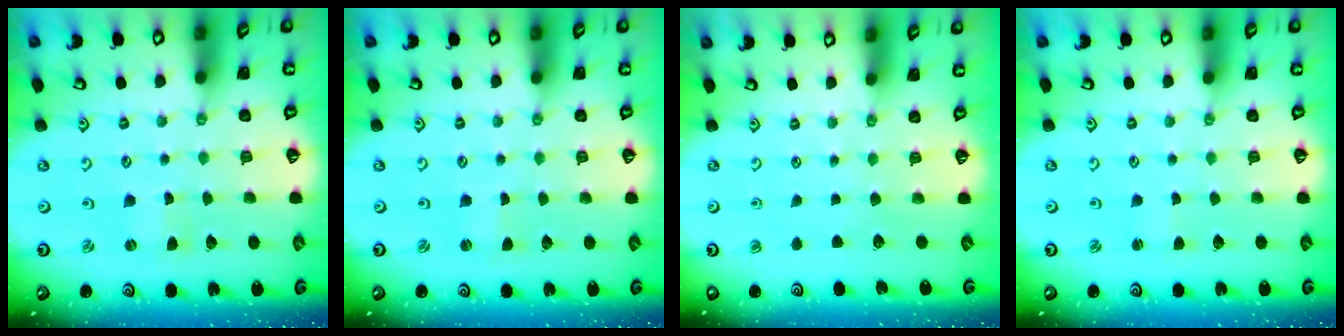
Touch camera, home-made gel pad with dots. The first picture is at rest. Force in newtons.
{"total": 0.0}
{"total": 0.0}
{"total": 0.8, "press": 0.8, "slide": 0.1}